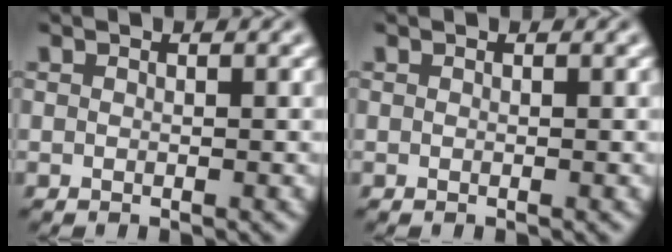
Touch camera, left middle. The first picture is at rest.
{"total": 0.0}